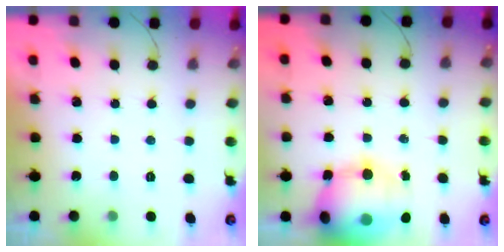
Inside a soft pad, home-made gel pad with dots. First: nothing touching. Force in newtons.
{"total": 18.0, "press": 17.4, "slide": 4.4}